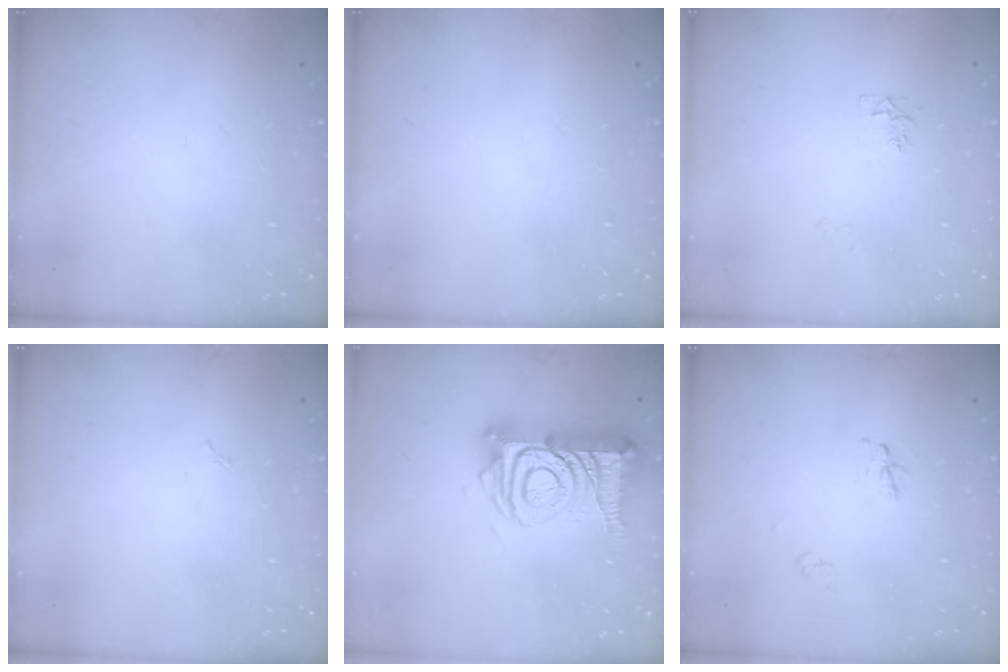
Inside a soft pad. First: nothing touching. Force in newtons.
{"total": 0.0}
{"total": 5.0, "press": 5.0, "slide": 0.6}
{"total": 2.9, "press": 2.9, "slide": 0.4}
{"total": 18.1, "press": 17.9, "slide": 2.0}
{"total": 4.3, "press": 4.3, "slide": 0.4}